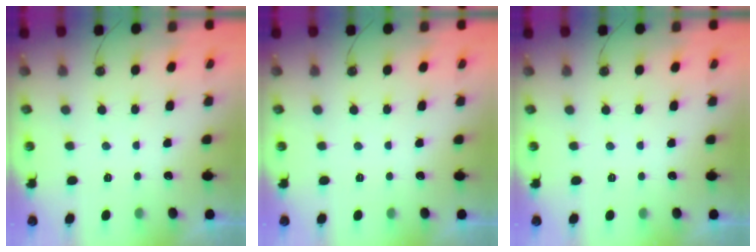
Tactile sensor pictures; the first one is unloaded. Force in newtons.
{"total": 0.0}
{"total": 0.0}